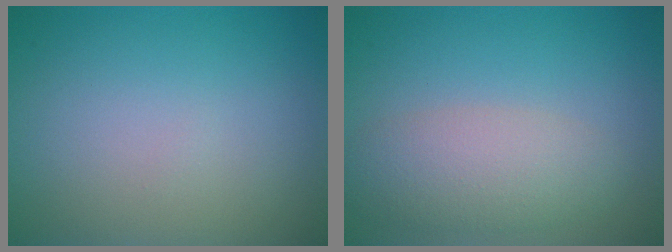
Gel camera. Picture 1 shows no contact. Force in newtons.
{"total": 4.1, "press": 4.1, "slide": 0.2}